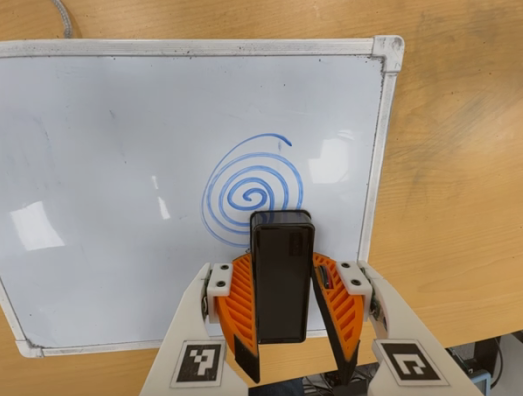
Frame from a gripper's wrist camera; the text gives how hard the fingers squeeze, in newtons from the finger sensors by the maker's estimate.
{"total": 4.9, "left": 4.4, "right": 5.5}